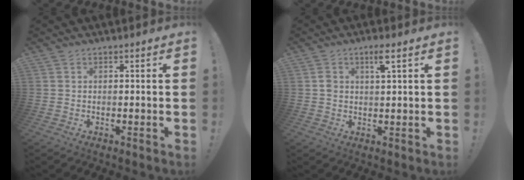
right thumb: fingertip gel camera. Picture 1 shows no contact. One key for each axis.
{"total": 4.5, "fx": 2.0, "fy": 1.4, "fz": 3.8, "tx": -0.066, "ty": -0.001, "tz": 0.032}